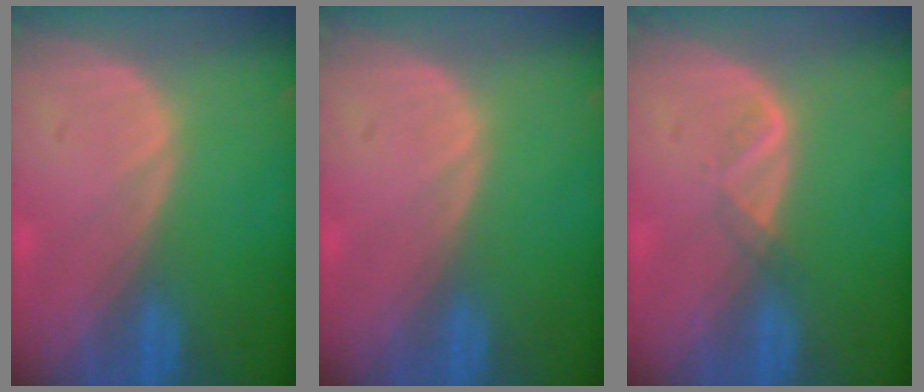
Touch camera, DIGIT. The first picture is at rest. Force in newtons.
{"total": 0.0}
{"total": 1.6, "press": 1.5, "slide": 0.7}